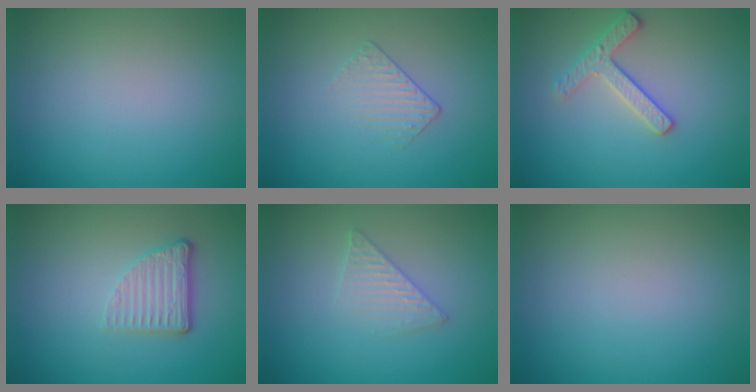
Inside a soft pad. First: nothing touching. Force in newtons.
{"total": 1.3, "press": 0.6, "slide": 1.1}
{"total": 2.5, "press": 2.4, "slide": 0.3}
{"total": 3.0, "press": 2.1, "slide": 2.1}
{"total": 2.0, "press": 2.0, "slide": 0.2}
{"total": 0.0}